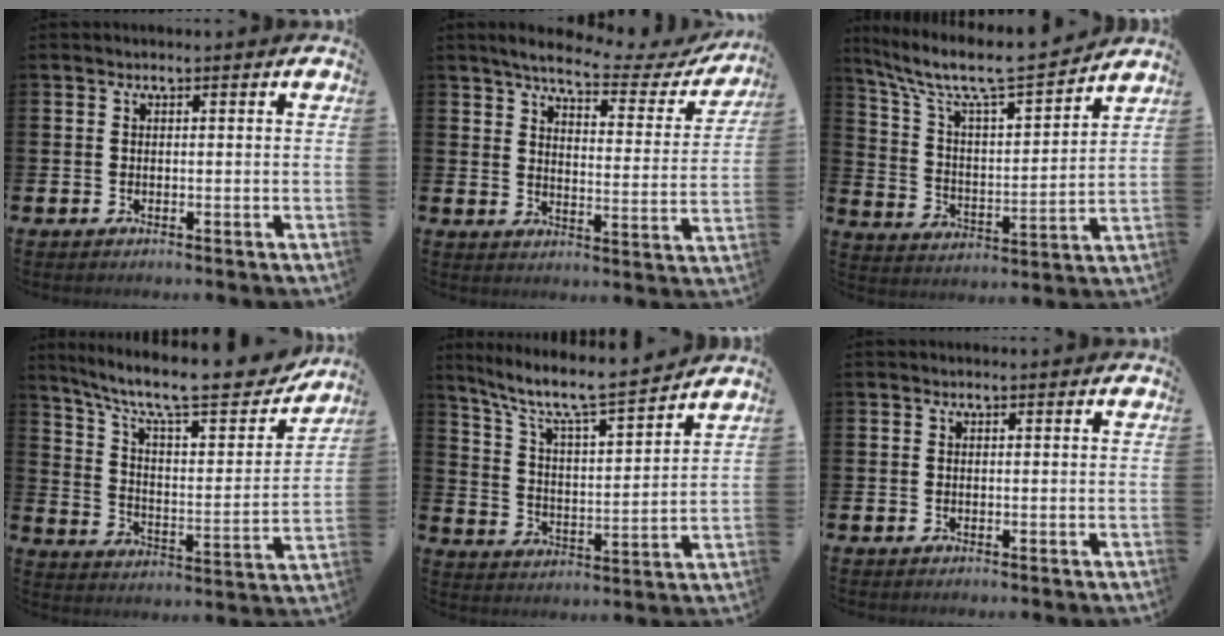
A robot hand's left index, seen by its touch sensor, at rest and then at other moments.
{"total": 6.0, "force": [5.2, 1.3, 2.7], "torque": [-0.061, -0.035, 0.081]}
{"total": 9.5, "force": [8.4, 1.4, 4.2], "torque": [-0.118, -0.058, 0.139]}
{"total": 11.6, "force": [9.8, 2.5, 5.7], "torque": [-0.127, -0.070, 0.161]}
{"total": 8.5, "force": [7.6, 0.8, 3.8], "torque": [-0.107, -0.052, 0.125]}
{"total": 0.0}